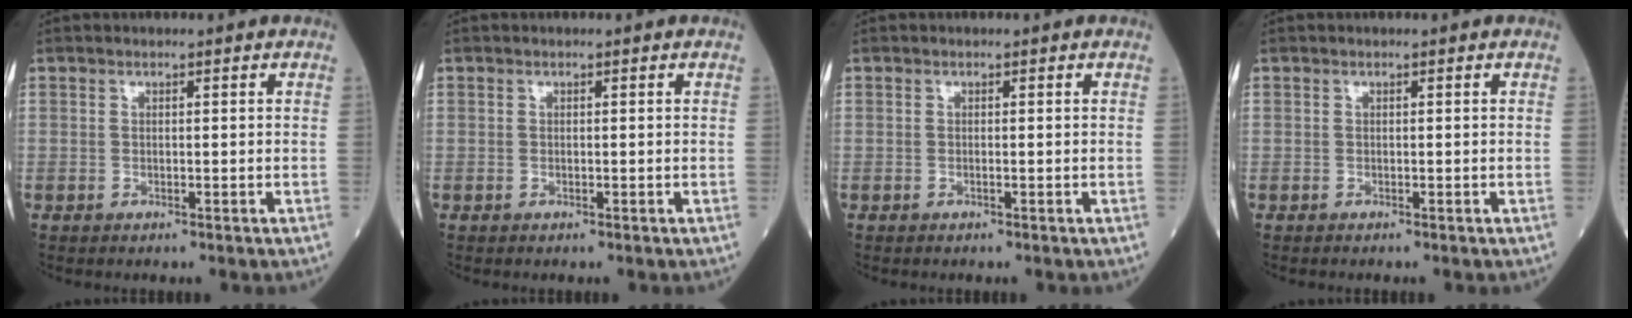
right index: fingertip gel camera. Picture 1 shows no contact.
{"total": 0.0}
{"total": 0.0}
{"total": 0.0}